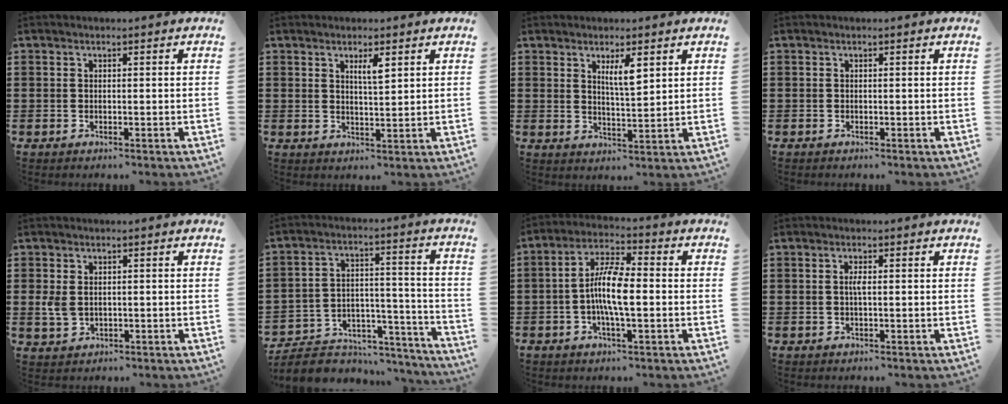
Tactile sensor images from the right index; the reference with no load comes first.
{"total": 2.8, "force": [1.5, 0.6, 2.2], "torque": [-0.037, -0.001, 0.023]}
{"total": 4.0, "force": [2.1, 0.9, 3.3], "torque": [-0.061, 0.002, 0.033]}
{"total": 0.0}
{"total": 2.6, "force": [0.1, 2.0, 1.7], "torque": [-0.053, 0.002, -0.002]}
{"total": 6.0, "force": [-5.3, 2.5, 1.3], "torque": [-0.027, 0.014, -0.104]}
{"total": 7.9, "force": [-1.2, 2.3, 7.4], "torque": [-0.150, 0.000, -0.026]}
{"total": 1.5, "force": [0.1, 0.3, 1.4], "torque": [-0.028, 0.001, 0.000]}